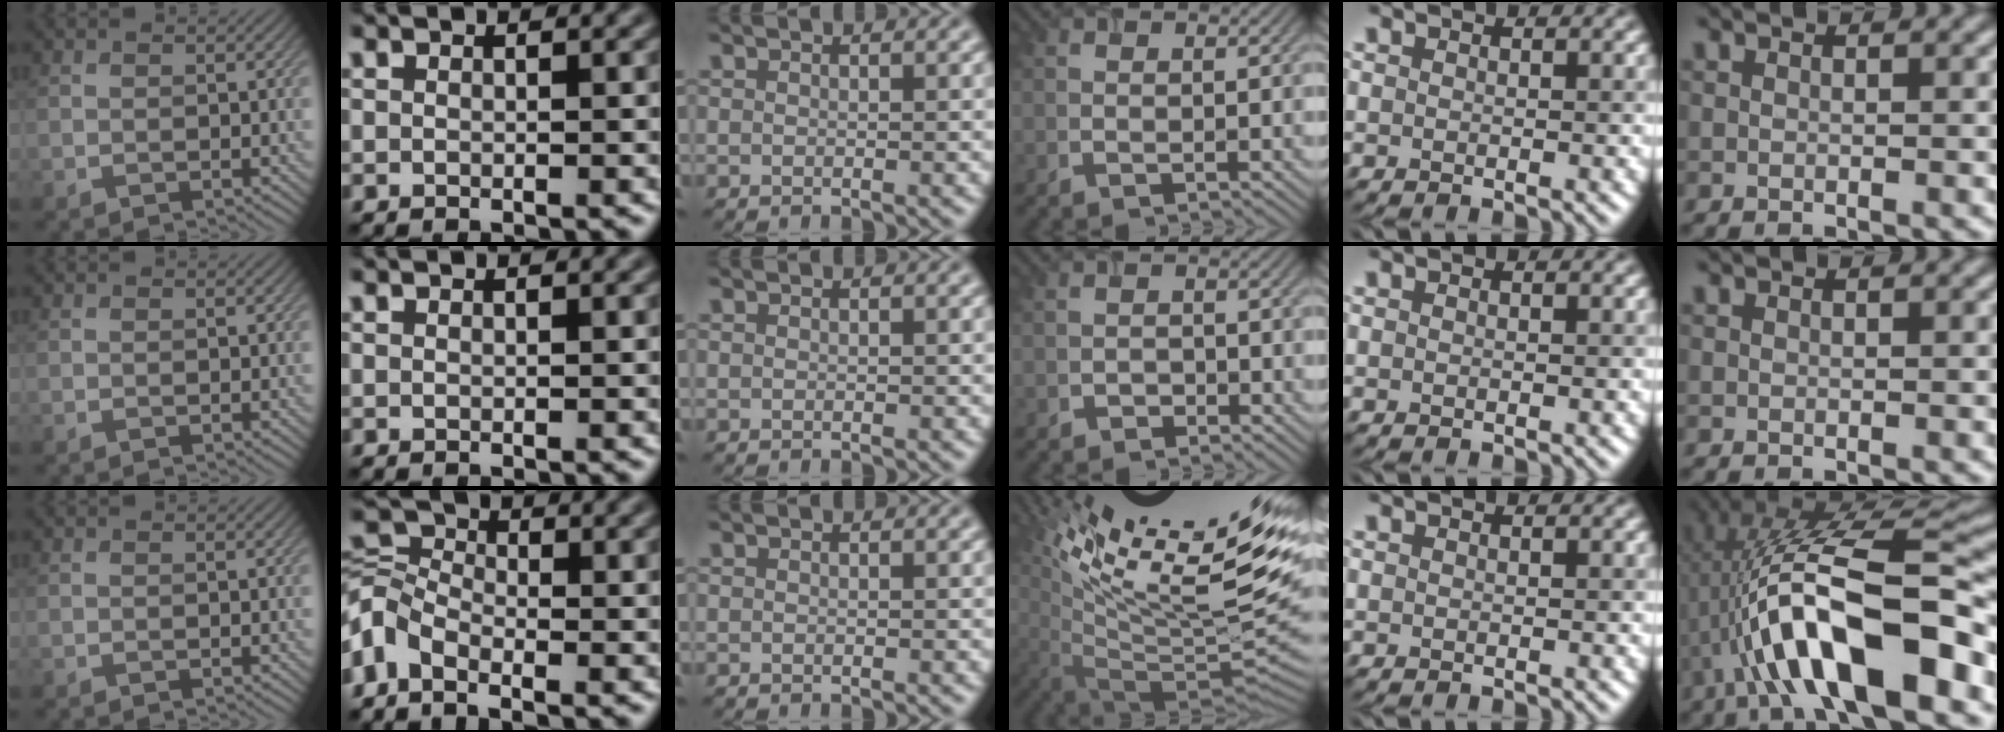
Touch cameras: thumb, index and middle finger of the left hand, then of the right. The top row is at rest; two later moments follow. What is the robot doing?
{"motion": "screw", "object": "timer"}